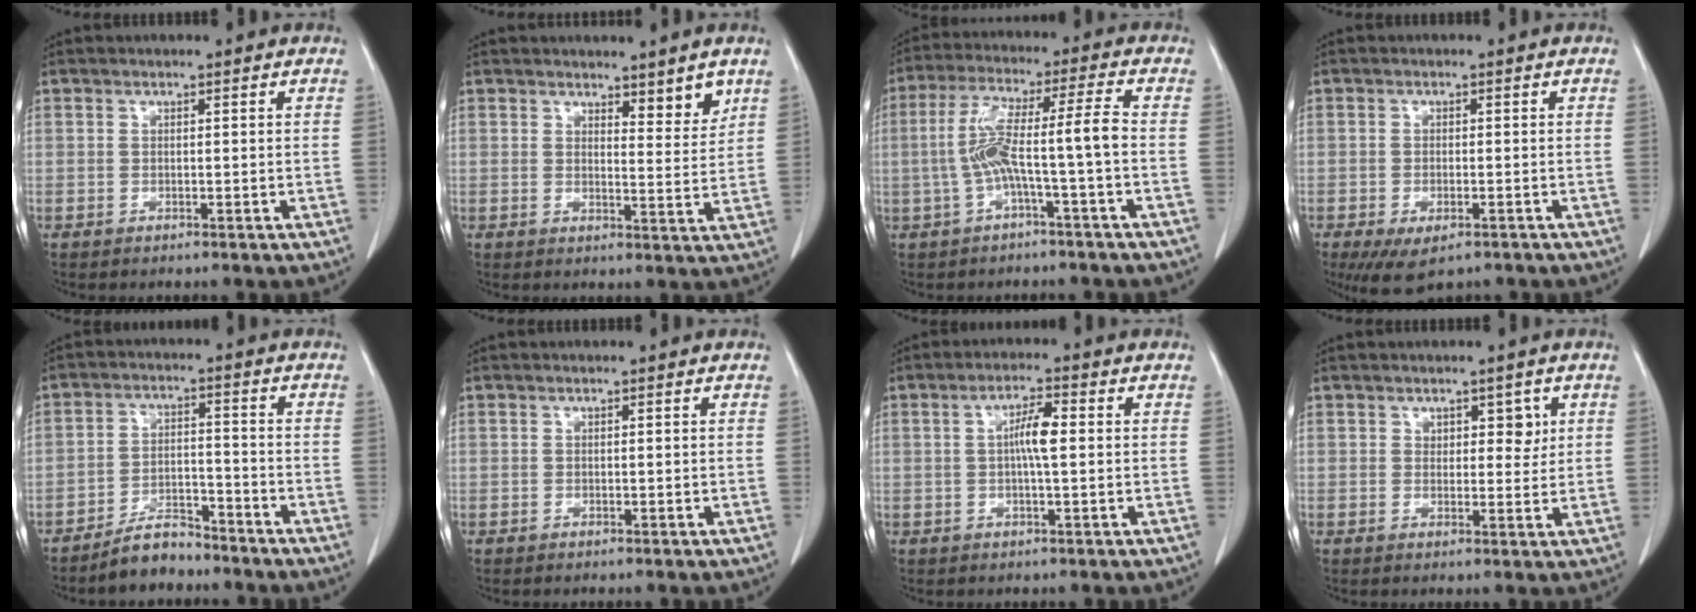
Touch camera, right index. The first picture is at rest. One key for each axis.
{"total": 4.0, "fx": 3.1, "fy": 1.0, "fz": 2.3, "tx": -0.024, "ty": -0.019, "tz": 0.044}
{"total": 8.7, "fx": -1.7, "fy": -0.4, "fz": 8.6, "tx": -0.174, "ty": 0.031, "tz": -0.030}
{"total": 6.5, "fx": -4.3, "fy": 2.8, "fz": 4.1, "tx": -0.066, "ty": -0.011, "tz": -0.065}
{"total": 5.5, "fx": -5.0, "fy": 1.9, "fz": 1.3, "tx": -0.022, "ty": -0.002, "tz": -0.087}
{"total": 0.0}
{"total": 4.4, "fx": 0.3, "fy": 0.5, "fz": 4.3, "tx": -0.080, "ty": 0.006, "tz": 0.003}
{"total": 3.2, "fx": 1.4, "fy": 1.9, "fz": 2.1, "tx": -0.018, "ty": -0.001, "tz": 0.020}